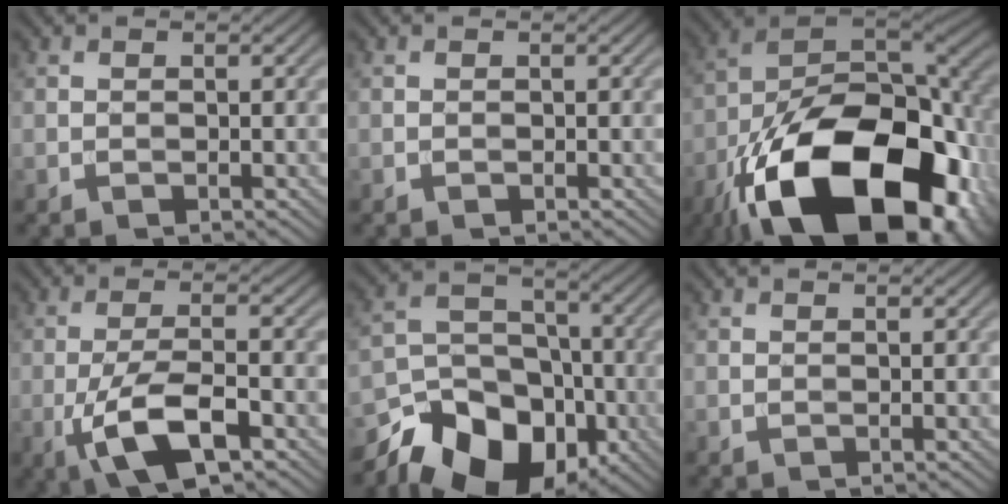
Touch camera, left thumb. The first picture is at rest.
{"total": 0.0}
{"total": 23.2, "force": [-12.2, 11.4, 16.1], "torque": [-0.319, -0.066, -0.170]}
{"total": 9.1, "force": [-3.9, 3.0, 7.6], "torque": [-0.149, 0.003, -0.079]}
{"total": 15.9, "force": [-10.4, 9.8, 6.9], "torque": [-0.144, -0.023, -0.179]}
{"total": 0.0}